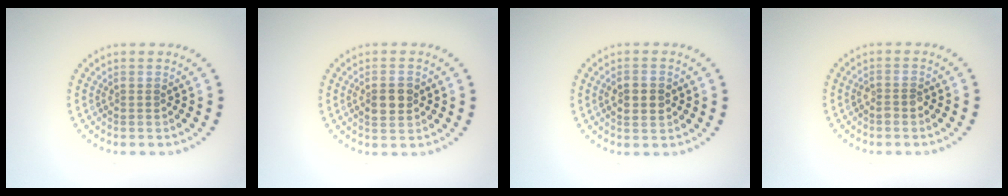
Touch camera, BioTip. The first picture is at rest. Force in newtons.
{"total": 2.4, "press": 2.4, "slide": 0.2}
{"total": 2.5, "press": 2.5, "slide": 0.0}
{"total": 1.1, "press": 1.1, "slide": 0.4}